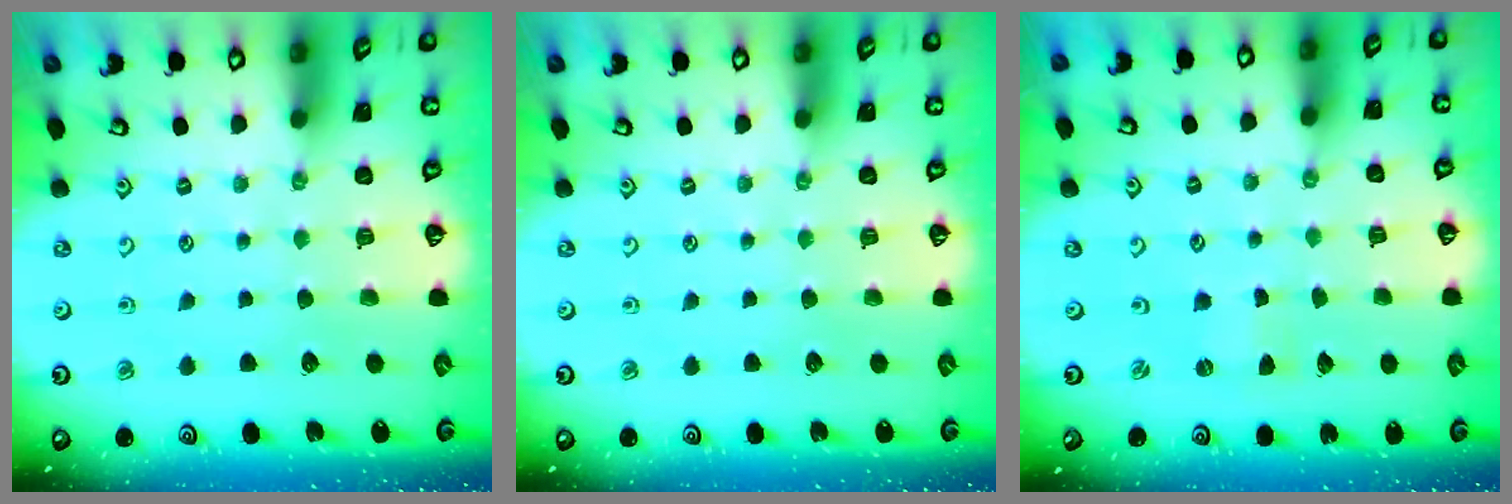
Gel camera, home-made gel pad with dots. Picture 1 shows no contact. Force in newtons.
{"total": 0.0}
{"total": 0.0}